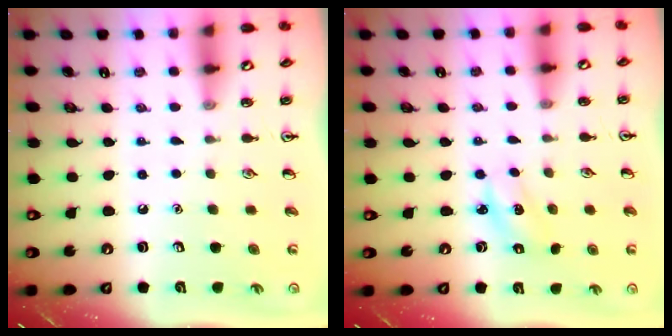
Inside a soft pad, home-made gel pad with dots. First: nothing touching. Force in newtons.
{"total": 2.1, "press": 2.0, "slide": 0.7}